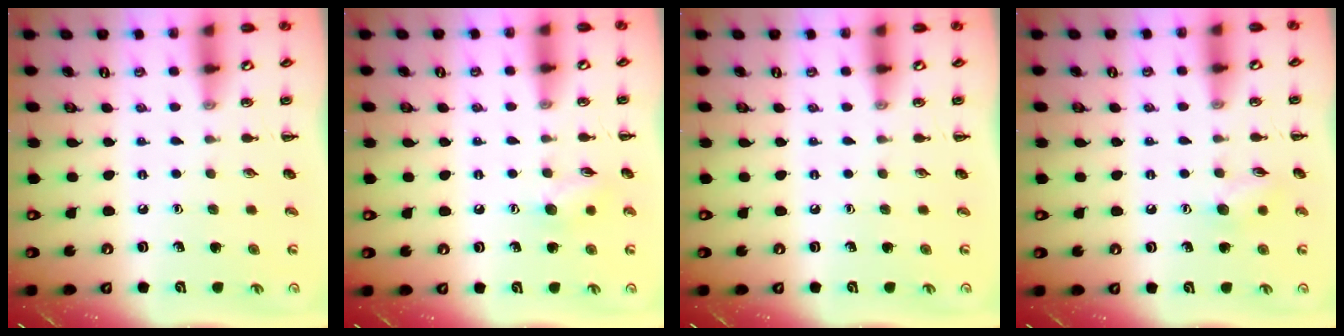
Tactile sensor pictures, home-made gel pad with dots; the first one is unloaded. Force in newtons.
{"total": 7.1, "press": 7.0, "slide": 1.1}
{"total": 0.0}
{"total": 7.1, "press": 7.0, "slide": 1.1}